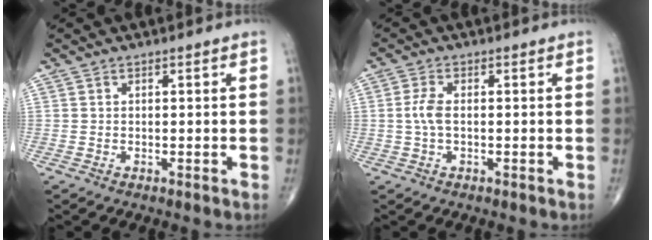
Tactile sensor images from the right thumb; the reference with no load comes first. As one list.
[{"total": 3.1, "force": [-0.1, 1.4, 2.8], "torque": [-0.071, 0.003, -0.006]}]